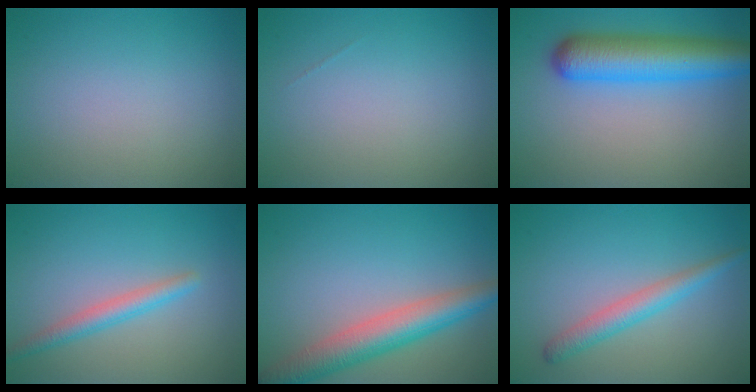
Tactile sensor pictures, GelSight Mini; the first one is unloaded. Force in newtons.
{"total": 0.0}
{"total": 7.5, "press": 7.5, "slide": 0.2}
{"total": 2.4, "press": 2.4, "slide": 0.1}
{"total": 5.8, "press": 5.8, "slide": 0.2}
{"total": 2.8, "press": 2.8, "slide": 0.0}